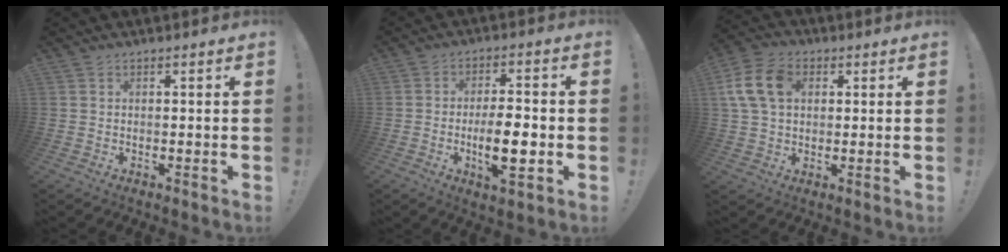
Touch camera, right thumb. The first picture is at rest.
{"total": 11.1, "force": [-2.6, 3.4, 10.2], "torque": [-0.169, 0.000, -0.050]}
{"total": 12.7, "force": [3.2, 9.1, 8.3], "torque": [-0.165, 0.011, 0.065]}